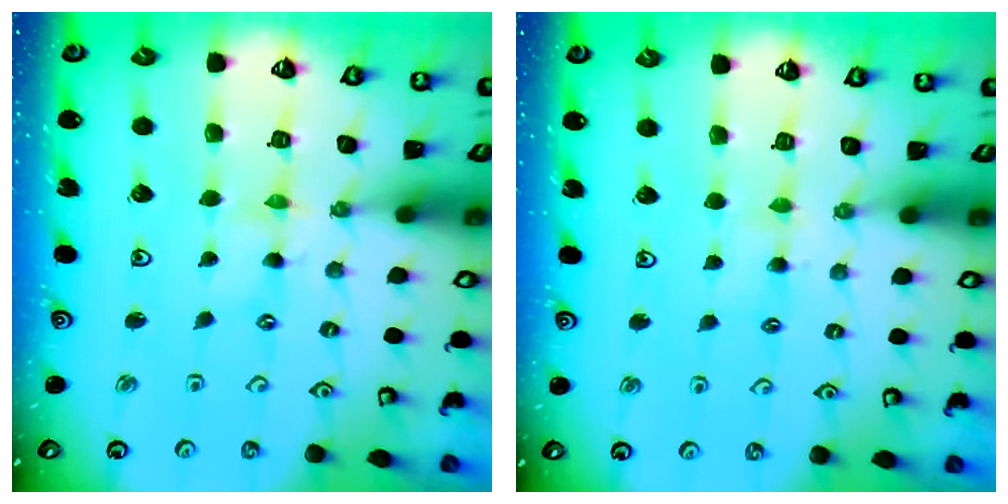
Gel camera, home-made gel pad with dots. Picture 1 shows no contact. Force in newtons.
{"total": 3.8, "press": 3.7, "slide": 0.6}